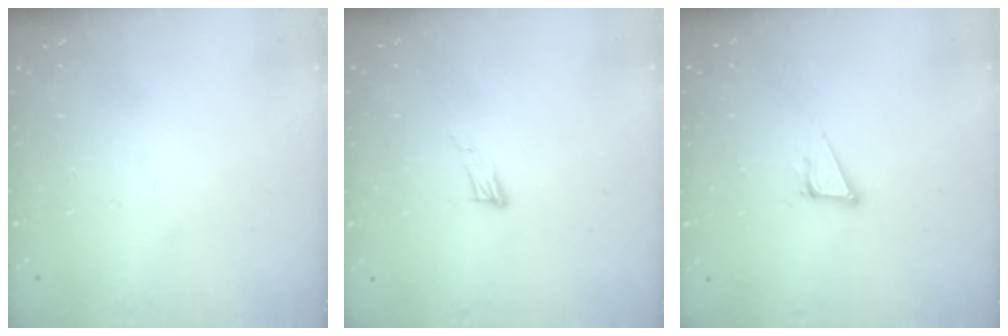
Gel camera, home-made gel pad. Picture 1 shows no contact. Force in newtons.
{"total": 5.7, "press": 5.7, "slide": 0.3}
{"total": 6.8, "press": 6.4, "slide": 2.4}